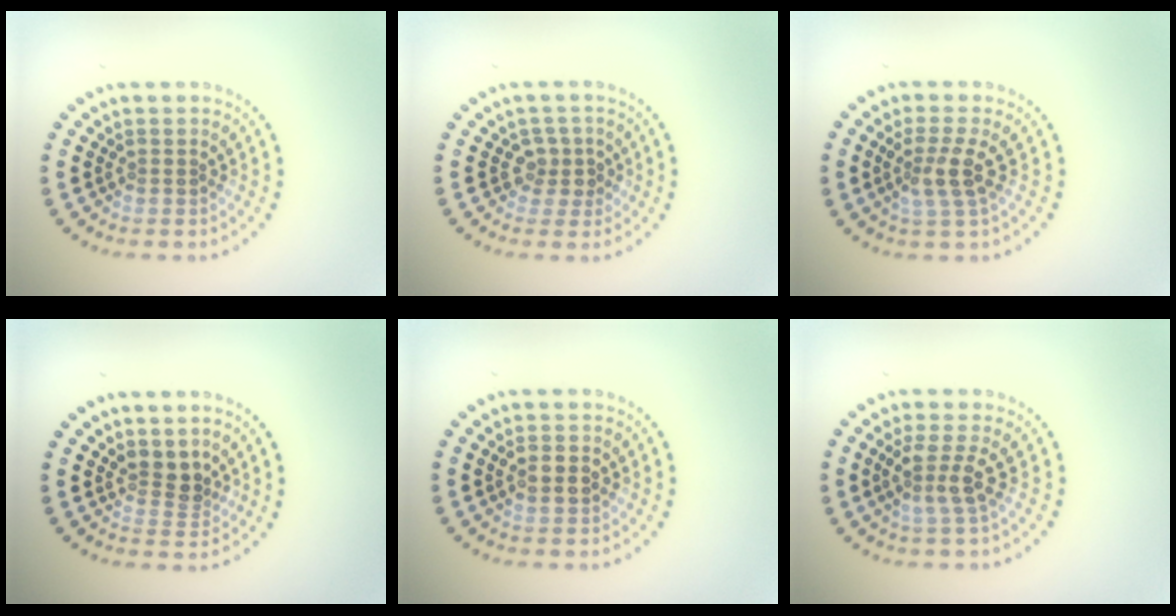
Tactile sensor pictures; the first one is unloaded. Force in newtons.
{"total": 2.0, "press": 1.6, "slide": 1.2}
{"total": 2.7, "press": 2.3, "slide": 1.5}
{"total": 2.2, "press": 1.7, "slide": 1.4}
{"total": 1.7, "press": 1.7, "slide": 0.2}
{"total": 2.8, "press": 2.2, "slide": 1.7}